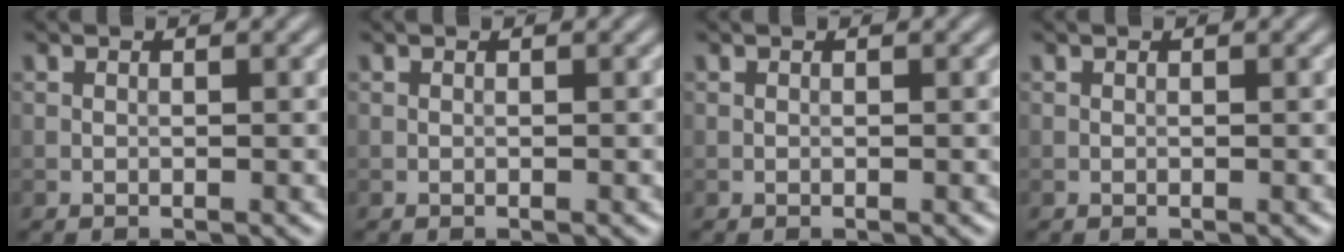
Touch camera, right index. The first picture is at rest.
{"total": 0.0}
{"total": 0.0}
{"total": 0.0}